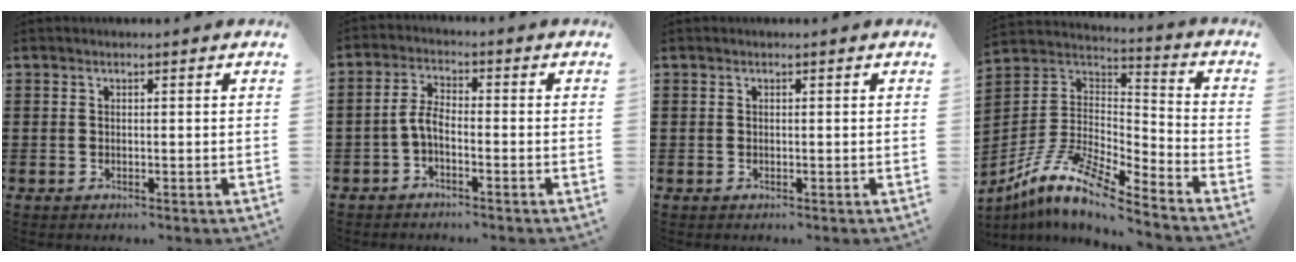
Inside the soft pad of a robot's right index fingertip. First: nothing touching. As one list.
[{"total": 3.7, "force": [-1.7, 1.3, 3.0], "torque": [-0.076, 0.002, -0.040]}, {"total": 0.0}, {"total": 10.7, "force": [-8.4, 1.8, 6.4], "torque": [-0.145, 0.002, -0.176]}]